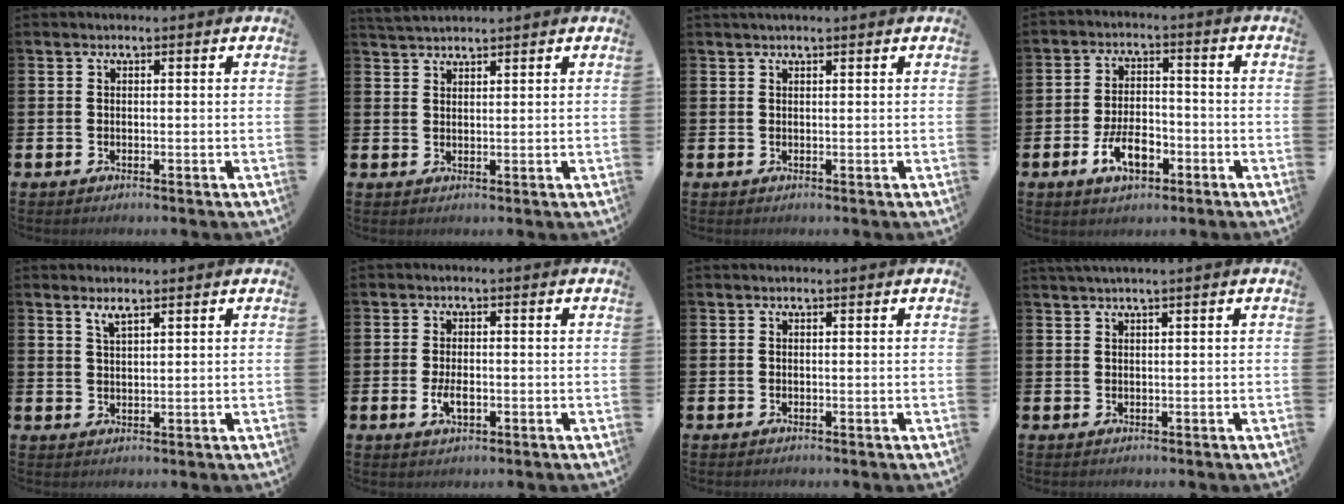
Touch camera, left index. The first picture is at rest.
{"total": 2.7, "force": [2.6, 0.4, 0.4], "torque": [-0.010, -0.007, 0.048]}
{"total": 0.8, "force": [0.7, -0.1, 0.3], "torque": [-0.001, -0.001, 0.013]}
{"total": 5.9, "force": [-2.6, 3.1, 4.2], "torque": [-0.063, 0.006, -0.051]}
{"total": 2.2, "force": [1.8, 0.5, 1.1], "torque": [-0.015, -0.002, 0.030]}
{"total": 2.7, "force": [-0.5, 1.4, 2.3], "torque": [-0.040, 0.000, -0.010]}
{"total": 0.0}
{"total": 1.3, "force": [1.0, -0.3, 0.8], "torque": [-0.019, 0.001, 0.018]}